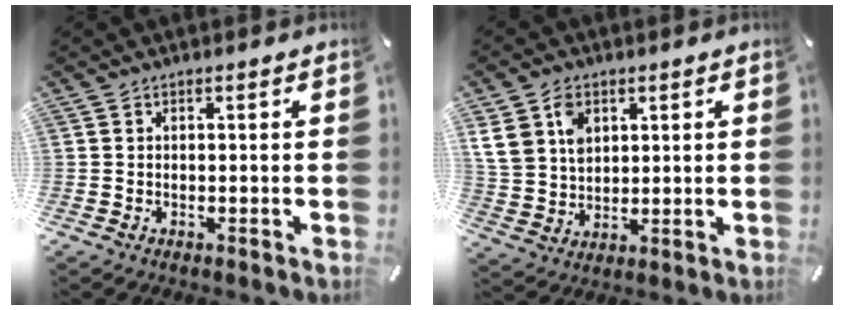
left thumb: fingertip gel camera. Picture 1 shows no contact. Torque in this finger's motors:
{"motor_torque": [2.64, 2.37, 1.43, -1.34, 0.74]}